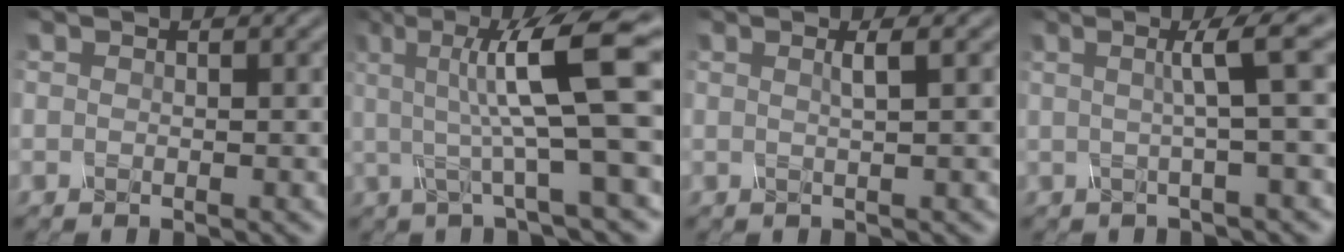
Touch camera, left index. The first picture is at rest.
{"total": 9.1, "force": [1.5, 1.6, 8.8], "torque": [-0.128, 0.010, 0.020]}
{"total": 1.6, "force": [0.4, 0.5, 1.4], "torque": [-0.018, 0.005, 0.002]}
{"total": 4.3, "force": [0.7, 0.5, 4.2], "torque": [-0.062, 0.013, 0.006]}